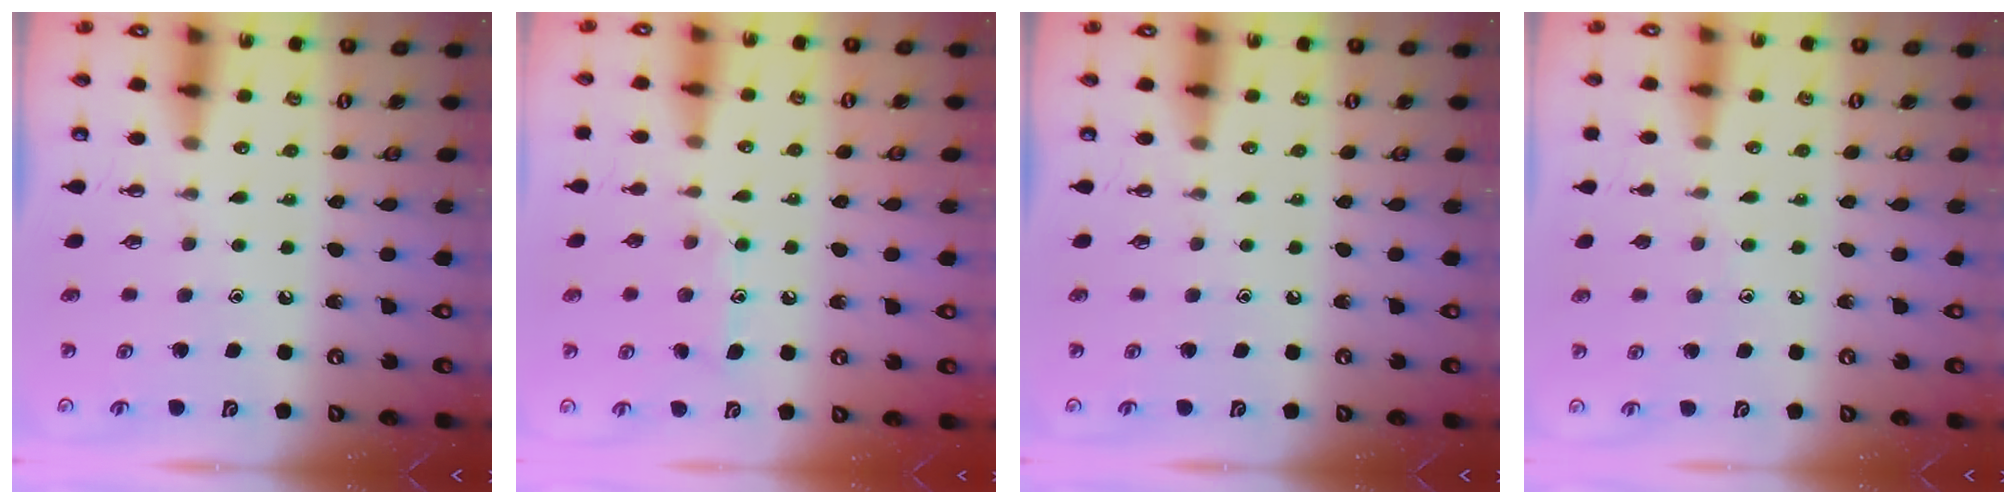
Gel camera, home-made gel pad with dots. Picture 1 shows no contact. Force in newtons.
{"total": 9.6, "press": 9.6, "slide": 0.5}
{"total": 0.0}
{"total": 5.2, "press": 5.2, "slide": 0.3}